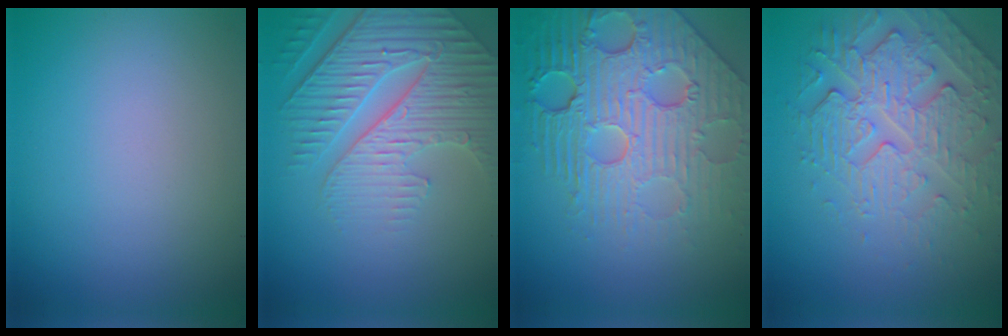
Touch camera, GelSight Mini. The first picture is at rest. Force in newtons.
{"total": 6.5, "press": 5.2, "slide": 3.9}
{"total": 8.6, "press": 5.9, "slide": 6.2}
{"total": 4.5, "press": 4.1, "slide": 1.8}